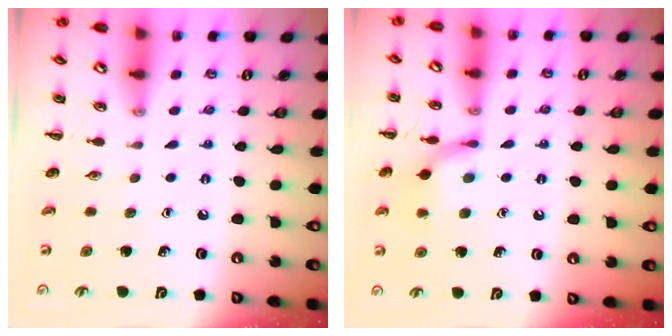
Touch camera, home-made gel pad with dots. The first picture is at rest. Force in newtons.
{"total": 11.0, "press": 11.0, "slide": 0.6}